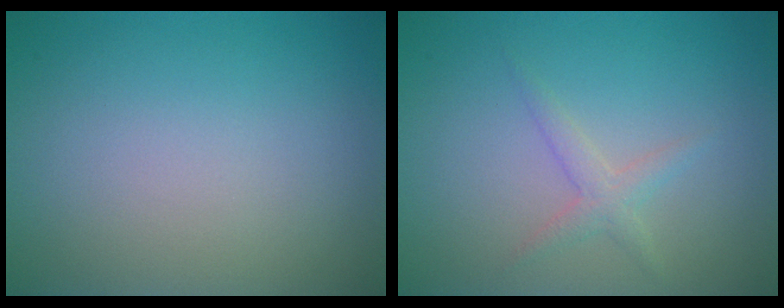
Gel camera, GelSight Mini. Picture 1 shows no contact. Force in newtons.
{"total": 1.5, "press": 1.5, "slide": 0.1}